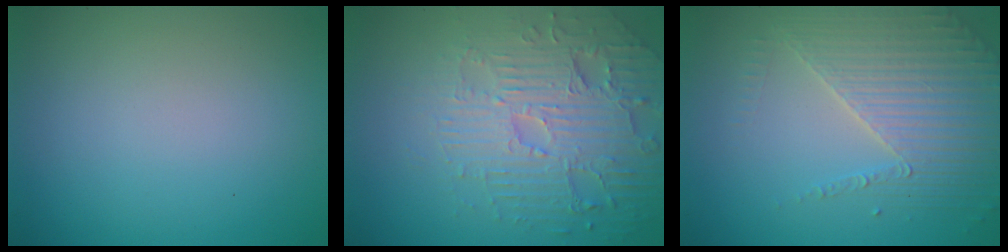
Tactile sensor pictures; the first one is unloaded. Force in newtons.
{"total": 5.8, "press": 4.9, "slide": 3.2}
{"total": 3.9, "press": 3.7, "slide": 1.3}